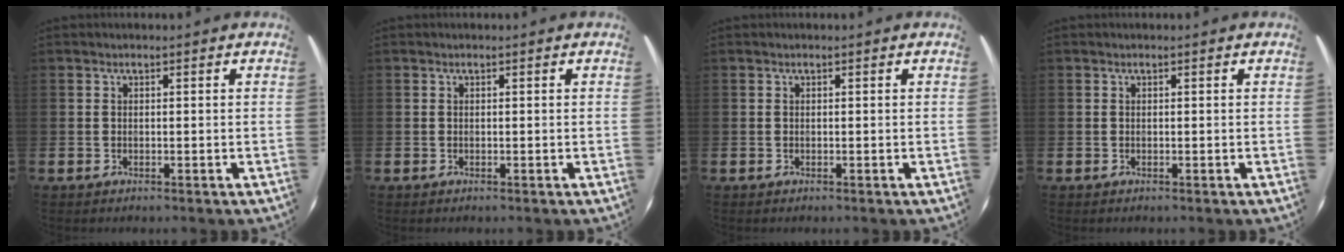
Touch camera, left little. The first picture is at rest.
{"total": 0.0}
{"total": 0.0}
{"total": 0.0}